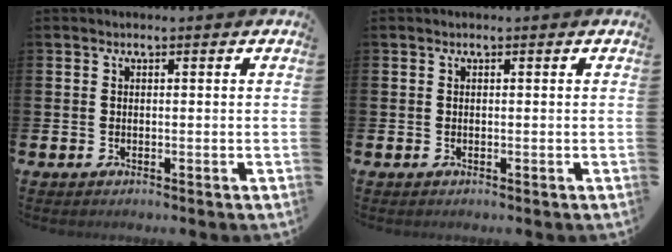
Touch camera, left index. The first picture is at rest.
{"total": 0.0}